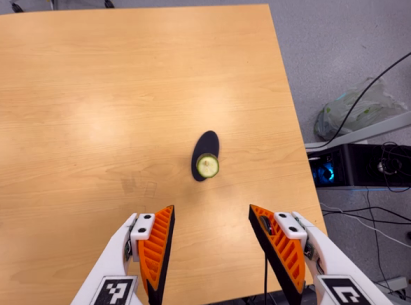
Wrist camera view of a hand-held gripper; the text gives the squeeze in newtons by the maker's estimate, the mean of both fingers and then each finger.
{"total": 0.0}